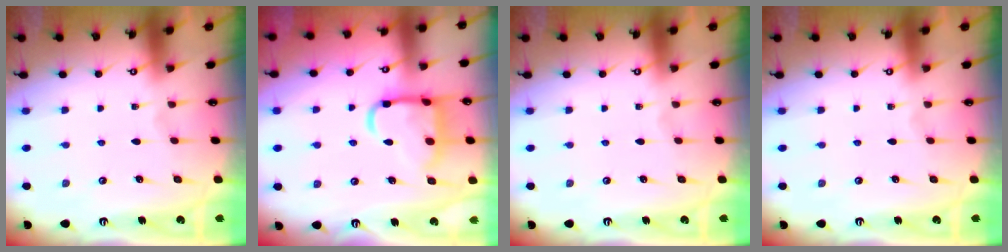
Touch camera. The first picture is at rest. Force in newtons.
{"total": 14.3, "press": 14.2, "slide": 1.4}
{"total": 0.0}
{"total": 0.0}